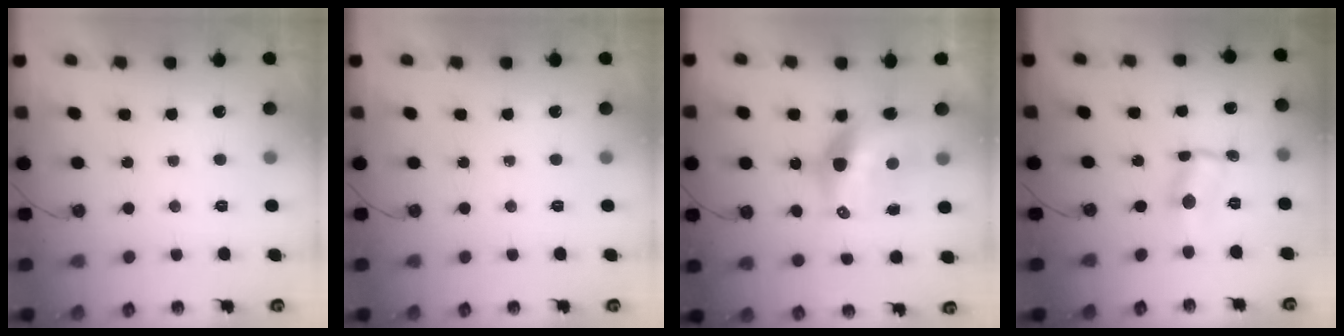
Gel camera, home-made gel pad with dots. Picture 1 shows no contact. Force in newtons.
{"total": 0.0}
{"total": 12.5, "press": 12.4, "slide": 1.0}
{"total": 1.0, "press": 0.8, "slide": 0.5}